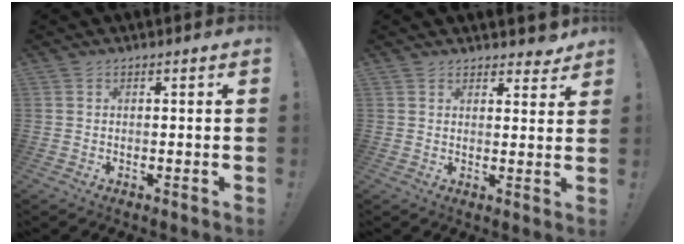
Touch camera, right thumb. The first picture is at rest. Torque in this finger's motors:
{"motor_torque": [-0.21, 0.21, -0.01, 0.06, -0.01]}